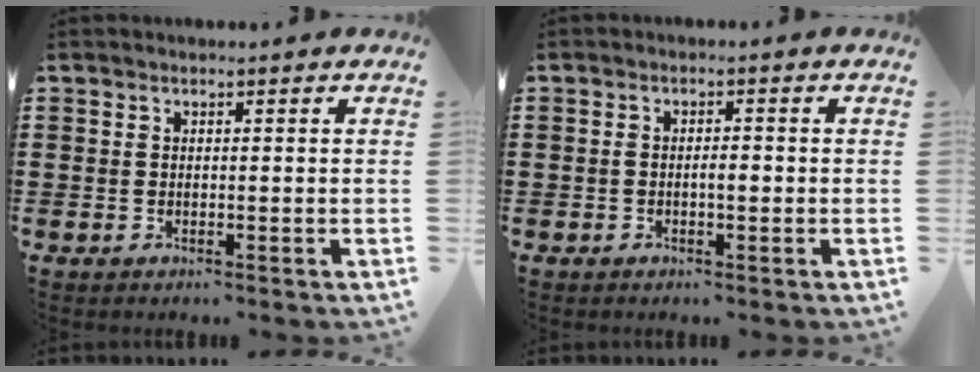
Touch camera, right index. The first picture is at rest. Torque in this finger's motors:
{"motor_torque": [0.32, -0.21, 0.05, 0.07]}